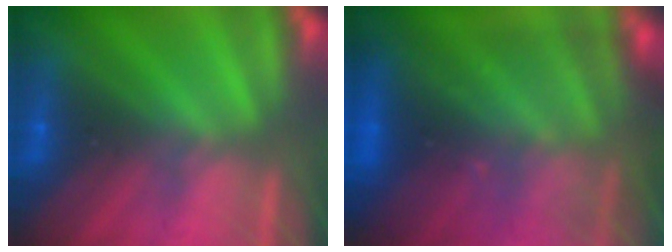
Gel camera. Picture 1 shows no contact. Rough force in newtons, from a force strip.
{"total": 7.3}